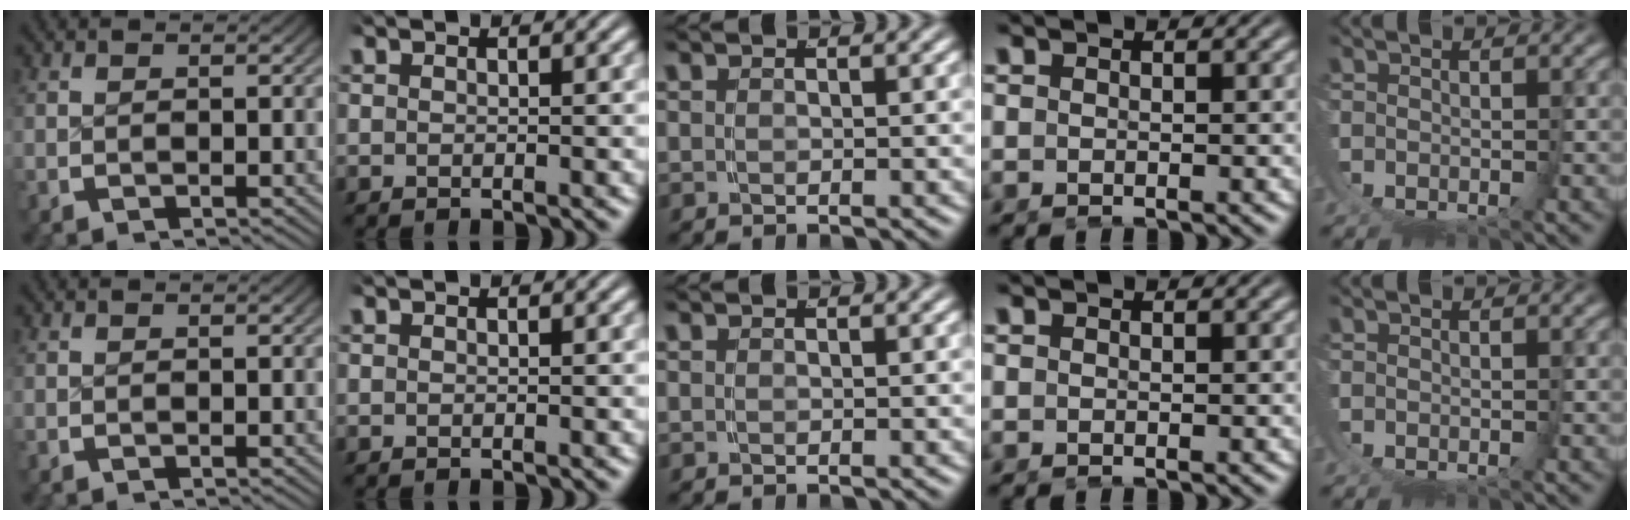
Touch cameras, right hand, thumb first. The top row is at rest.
{}